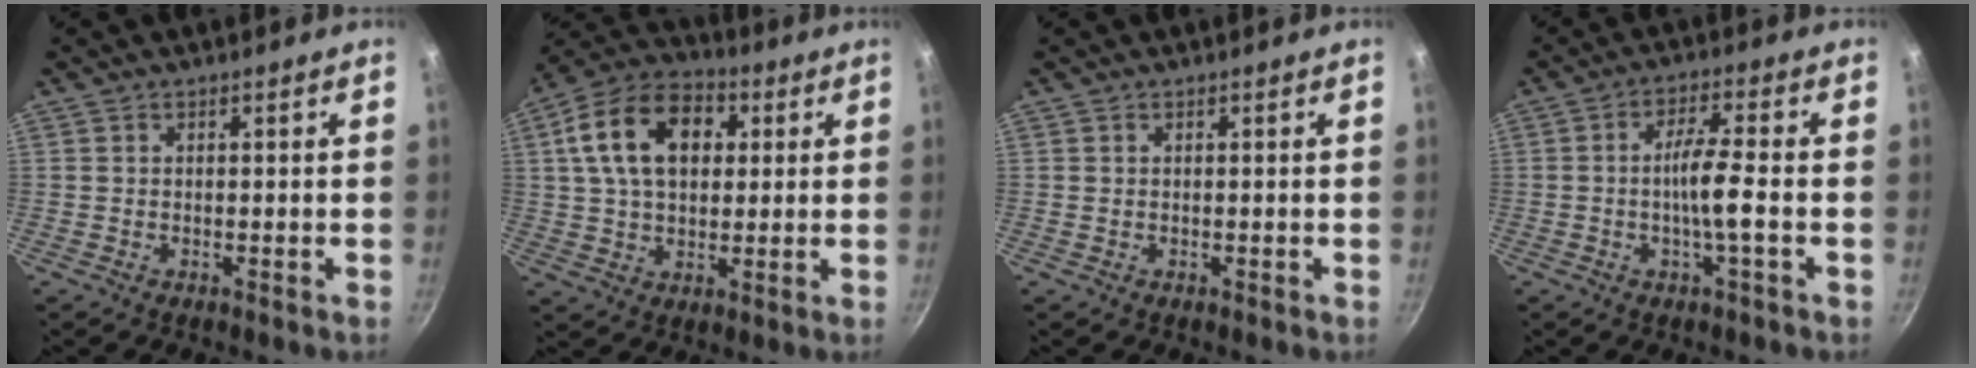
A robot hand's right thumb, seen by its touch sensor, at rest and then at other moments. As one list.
[{"total": 16.4, "force": [4.1, 10.9, 11.4], "torque": [-0.178, 0.017, 0.056]}, {"total": 0.0}, {"total": 6.5, "force": [-1.4, 0.6, 6.4], "torque": [-0.119, 0.019, -0.029]}]